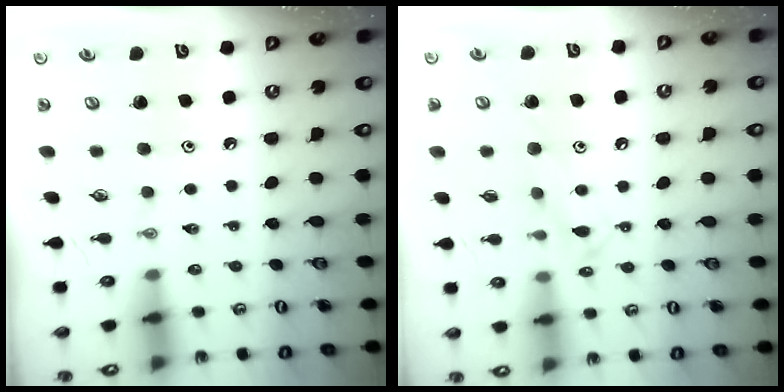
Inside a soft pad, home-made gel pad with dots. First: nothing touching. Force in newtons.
{"total": 10.4, "press": 10.4, "slide": 0.7}